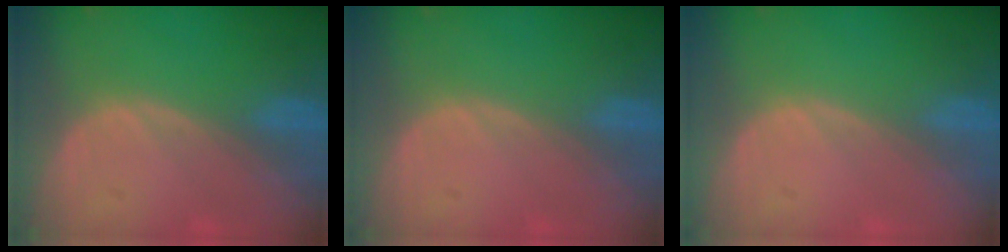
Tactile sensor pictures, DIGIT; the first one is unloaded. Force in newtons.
{"total": 0.0}
{"total": 0.0}